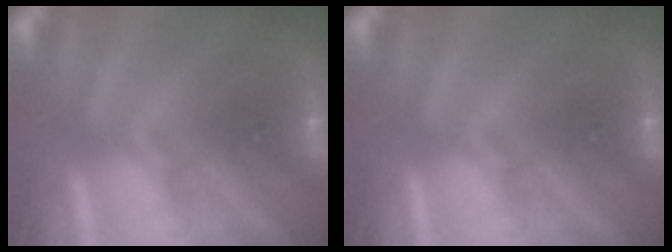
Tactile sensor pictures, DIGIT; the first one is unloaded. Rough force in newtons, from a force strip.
{"total": 0.0}